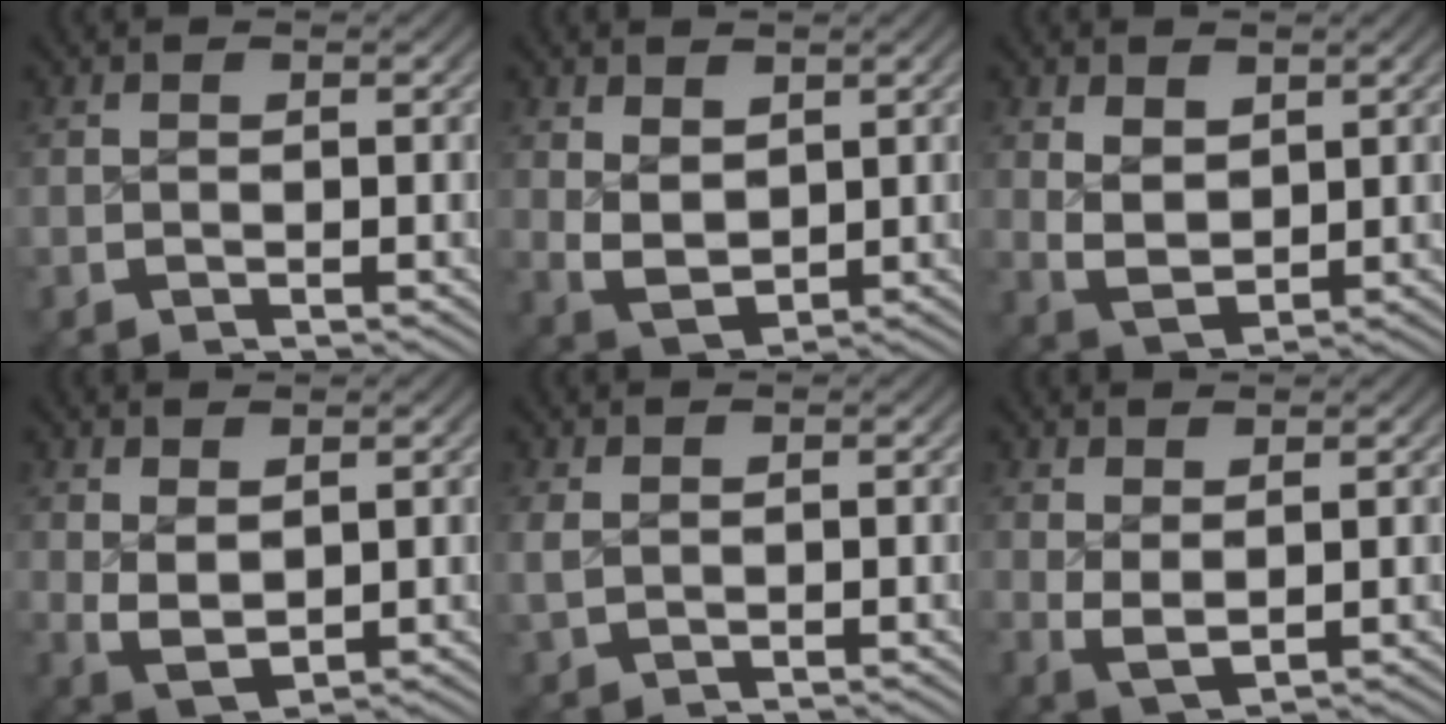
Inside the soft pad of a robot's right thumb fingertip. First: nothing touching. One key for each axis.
{"total": 4.7, "fx": 0.3, "fy": 3.5, "fz": 3.2, "tx": -0.075, "ty": -0.027, "tz": 0.027}
{"total": 4.4, "fx": 0.4, "fy": 3.3, "fz": 2.9, "tx": -0.071, "ty": -0.028, "tz": 0.028}
{"total": 4.3, "fx": 0.4, "fy": 3.0, "fz": 3.1, "tx": -0.072, "ty": -0.023, "tz": 0.026}
{"total": 1.4, "fx": 0.5, "fy": 1.0, "fz": 0.9, "tx": -0.028, "ty": -0.002, "tz": 0.017}
{"total": 2.9, "fx": 0.7, "fy": 1.7, "fz": 2.2, "tx": -0.047, "ty": -0.016, "tz": 0.028}